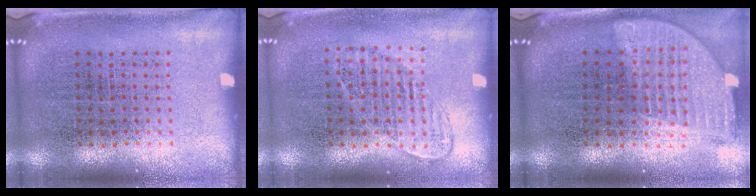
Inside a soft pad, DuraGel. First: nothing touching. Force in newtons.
{"total": 1.1, "press": 1.0, "slide": 0.5}
{"total": 1.9, "press": 1.5, "slide": 1.2}